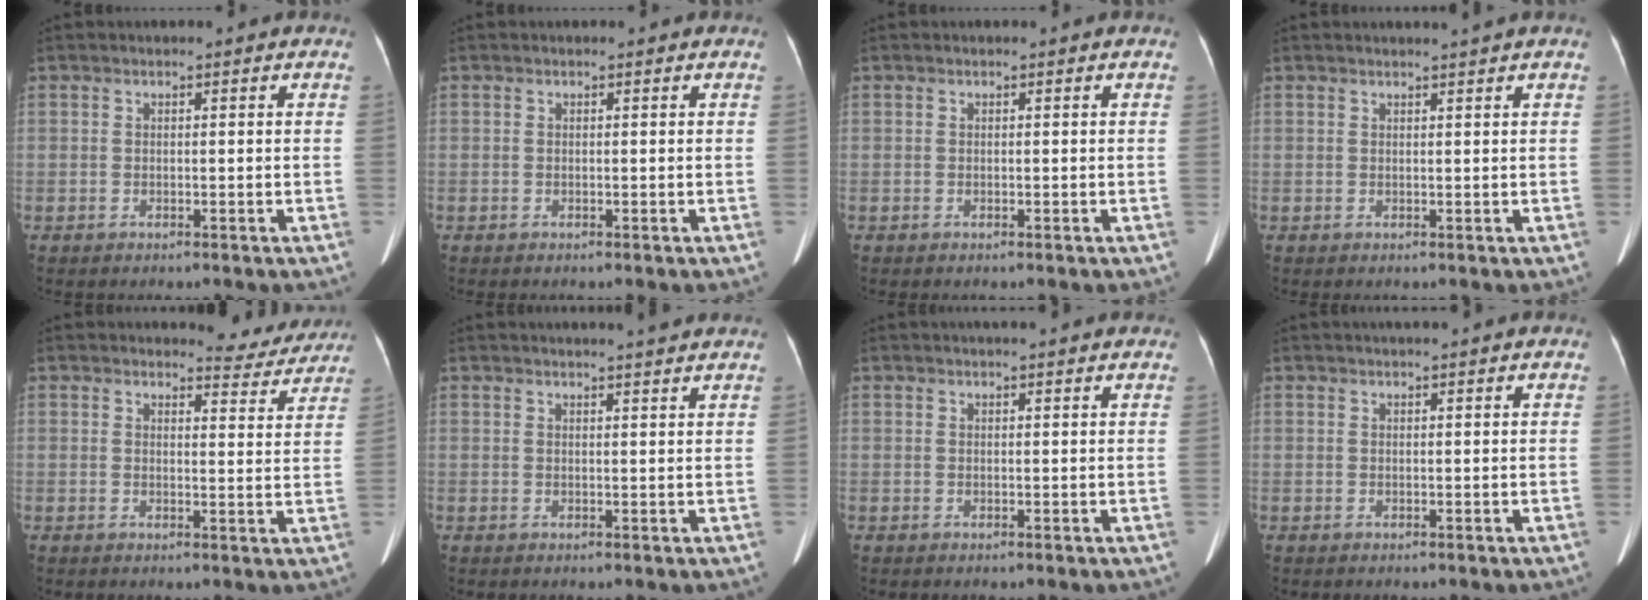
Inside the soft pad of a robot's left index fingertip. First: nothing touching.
{"total": 0.0}
{"total": 0.0}
{"total": 1.7, "force": [1.5, -0.5, 0.6], "torque": [-0.011, -0.001, 0.026]}
{"total": 5.8, "force": [5.6, 1.2, 0.0], "torque": [0.007, -0.020, 0.053]}
{"total": 6.3, "force": [5.8, -0.1, 2.5], "torque": [-0.036, 0.013, 0.063]}
{"total": 7.2, "force": [6.4, 1.0, 3.3], "torque": [-0.044, 0.026, 0.073]}
{"total": 4.7, "force": [4.1, 0.4, 2.3], "torque": [-0.028, 0.028, 0.049]}